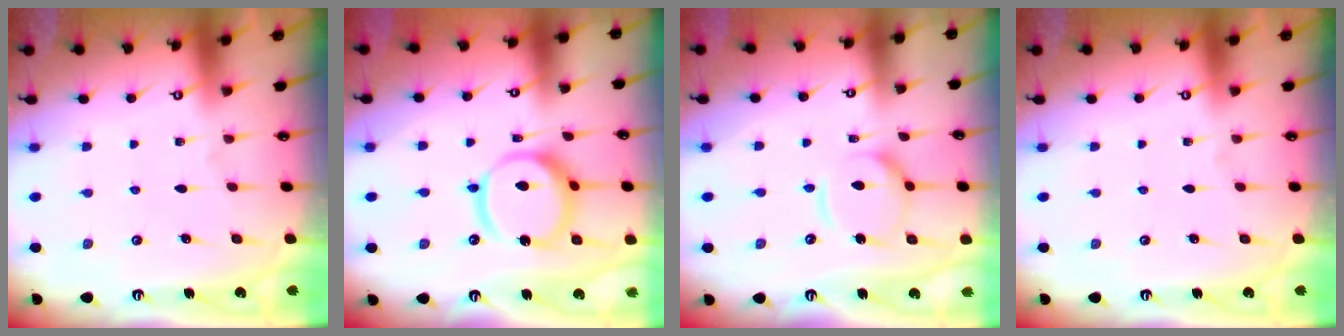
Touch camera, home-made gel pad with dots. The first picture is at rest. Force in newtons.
{"total": 13.3, "press": 13.2, "slide": 1.6}
{"total": 11.7, "press": 11.7, "slide": 1.0}
{"total": 0.0}